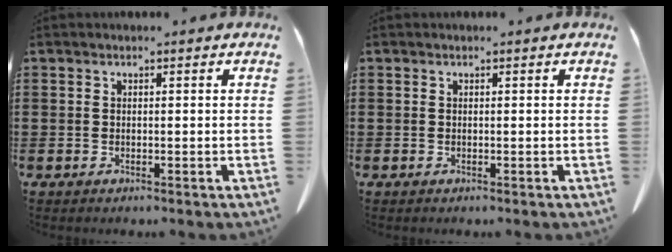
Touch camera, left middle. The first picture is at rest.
{"total": 0.0}